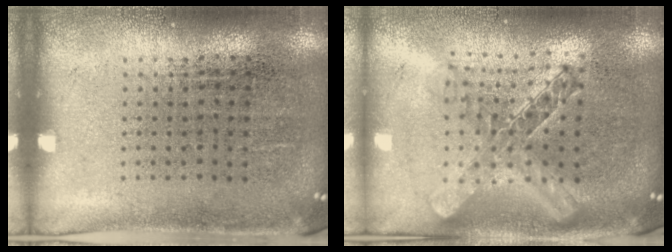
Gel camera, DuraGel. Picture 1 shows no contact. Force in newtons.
{"total": 2.1, "press": 1.8, "slide": 1.2}